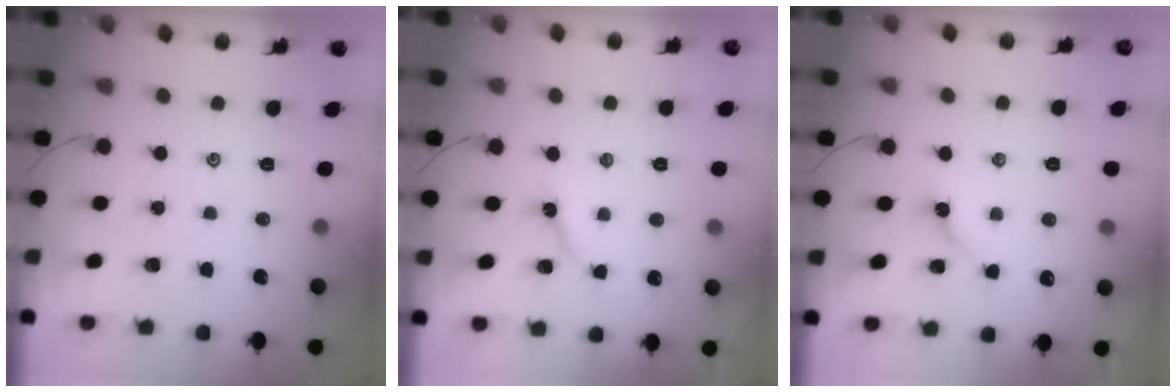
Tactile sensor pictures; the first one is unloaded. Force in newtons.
{"total": 4.3, "press": 4.3, "slide": 0.4}
{"total": 3.3, "press": 3.3, "slide": 0.6}